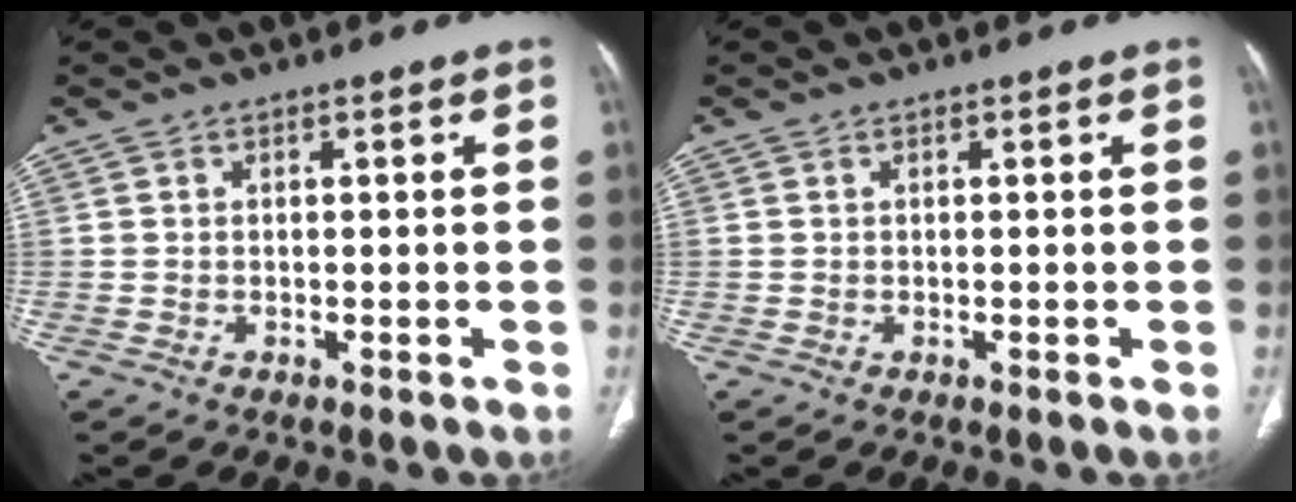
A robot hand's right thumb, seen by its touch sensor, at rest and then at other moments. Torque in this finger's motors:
{"motor_torque": [-0.01, -0.22, -0.51, 0.35, 0.10]}